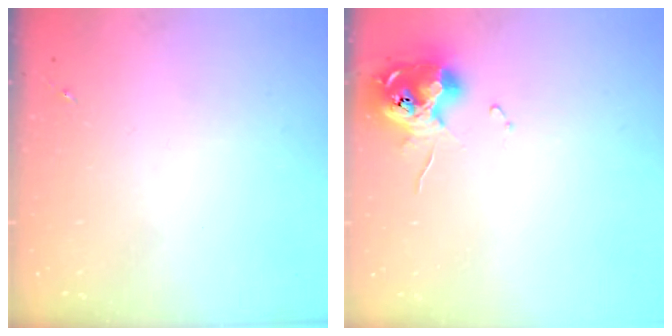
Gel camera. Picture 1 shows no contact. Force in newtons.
{"total": 12.1, "press": 12.0, "slide": 1.2}